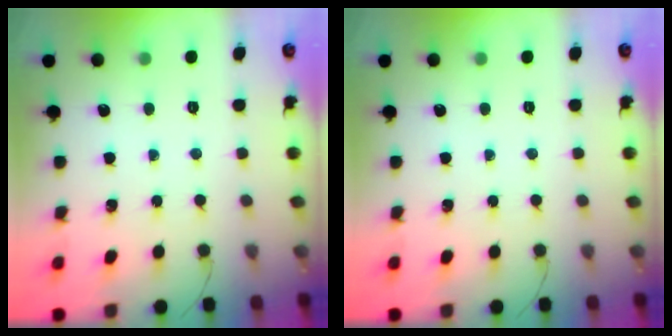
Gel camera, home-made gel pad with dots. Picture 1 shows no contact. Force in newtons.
{"total": 0.0}